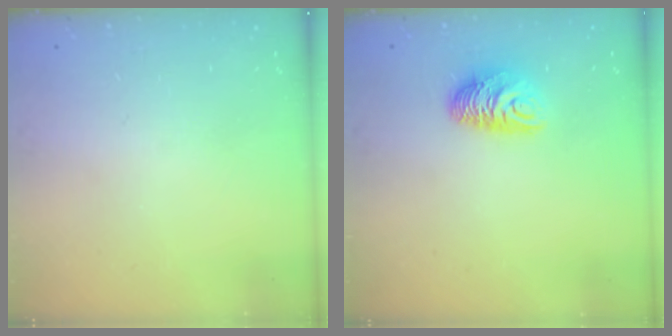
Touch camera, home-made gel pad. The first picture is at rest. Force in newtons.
{"total": 8.6, "press": 8.6, "slide": 0.1}